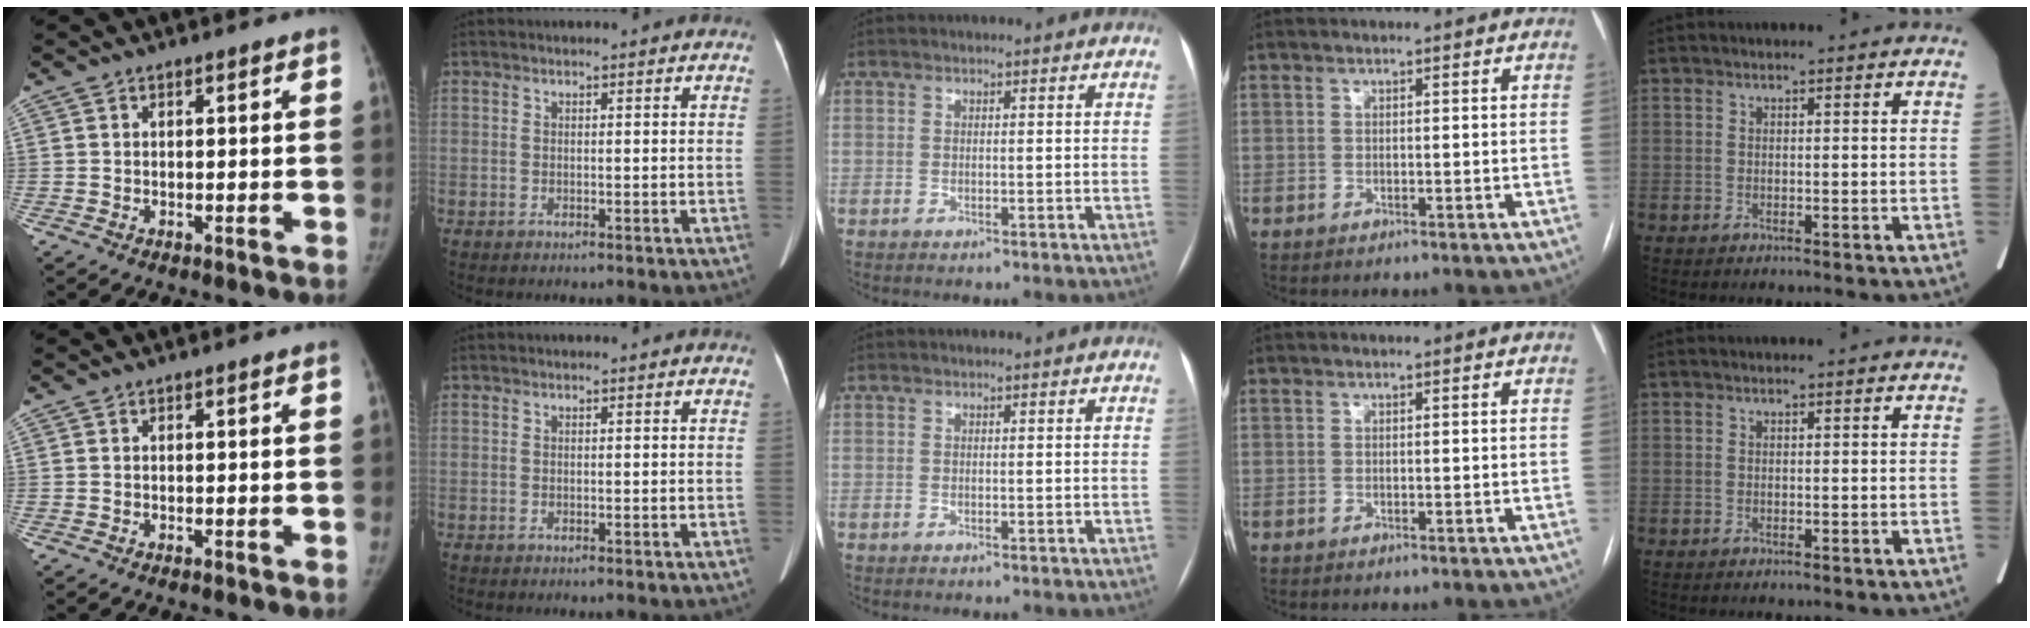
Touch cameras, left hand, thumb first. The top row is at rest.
{}